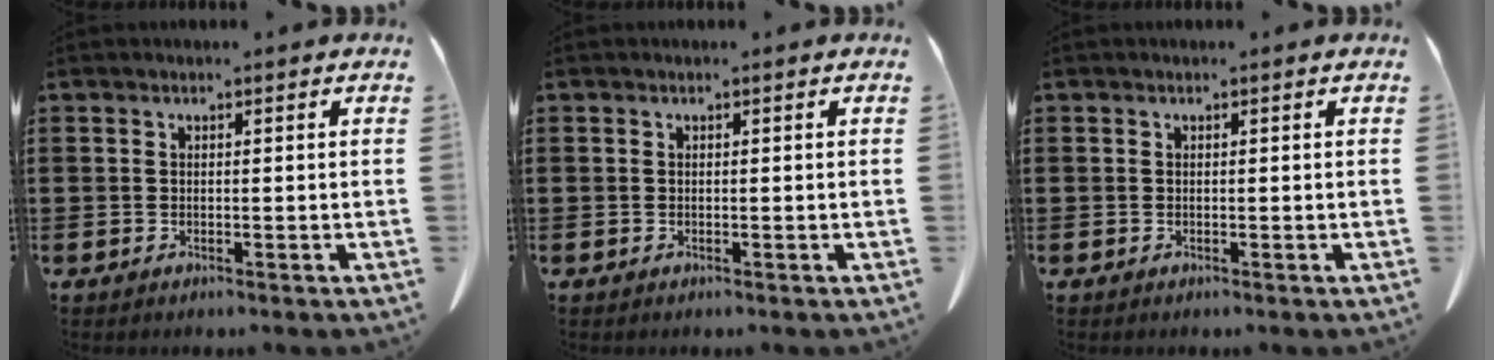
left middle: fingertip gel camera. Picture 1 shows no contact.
{"total": 0.0}
{"total": 0.0}